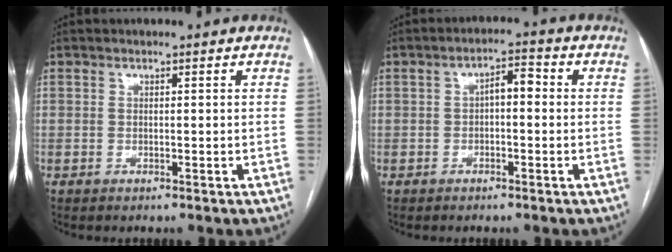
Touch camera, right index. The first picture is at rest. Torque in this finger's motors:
{"motor_torque": [0.63, 0.06, 0.19, 0.05]}